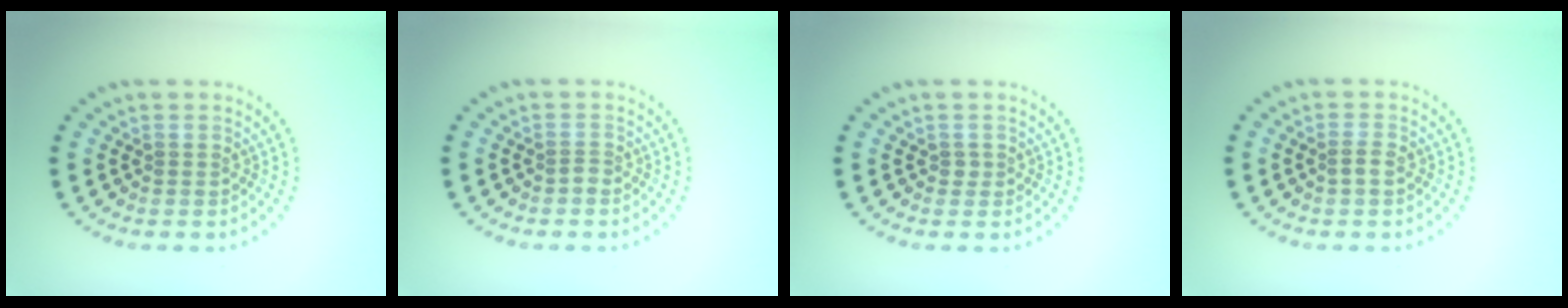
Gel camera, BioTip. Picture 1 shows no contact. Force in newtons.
{"total": 0.8, "press": 0.5, "slide": 0.6}
{"total": 0.7, "press": 0.4, "slide": 0.5}
{"total": 1.0, "press": 1.0, "slide": 0.3}